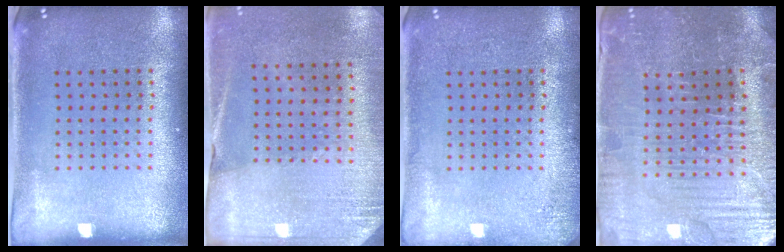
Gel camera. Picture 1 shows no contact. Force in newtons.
{"total": 2.6, "press": 2.4, "slide": 1.1}
{"total": 1.4, "press": 1.4, "slide": 0.2}
{"total": 3.7, "press": 3.7, "slide": 0.5}